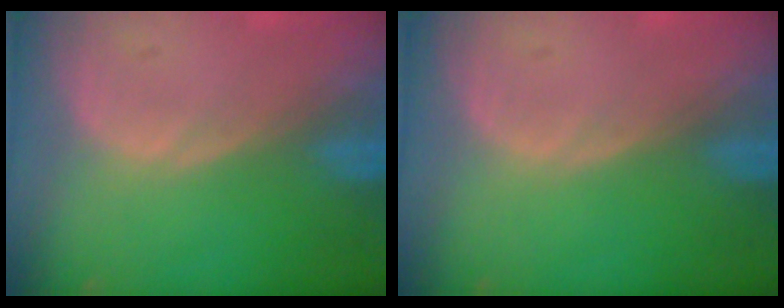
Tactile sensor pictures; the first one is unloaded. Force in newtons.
{"total": 0.0}